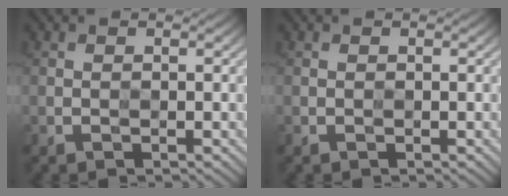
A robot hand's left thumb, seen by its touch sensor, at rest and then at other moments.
{"total": 0.0}